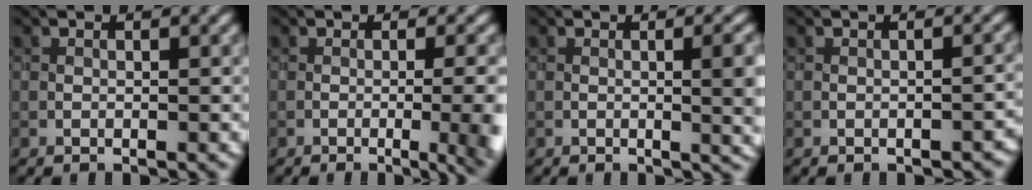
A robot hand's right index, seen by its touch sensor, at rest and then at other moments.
{"total": 8.1, "force": [-2.6, 3.3, 6.9], "torque": [-0.050, -0.002, -0.019]}
{"total": 3.7, "force": [-0.2, 1.0, 3.6], "torque": [-0.051, -0.006, 0.000]}
{"total": 1.8, "force": [-1.4, 0.7, 0.9], "torque": [-0.009, 0.004, -0.012]}